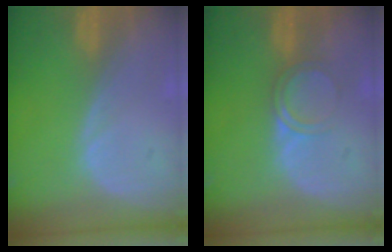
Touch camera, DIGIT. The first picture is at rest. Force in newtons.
{"total": 2.8, "press": 2.8, "slide": 0.2}